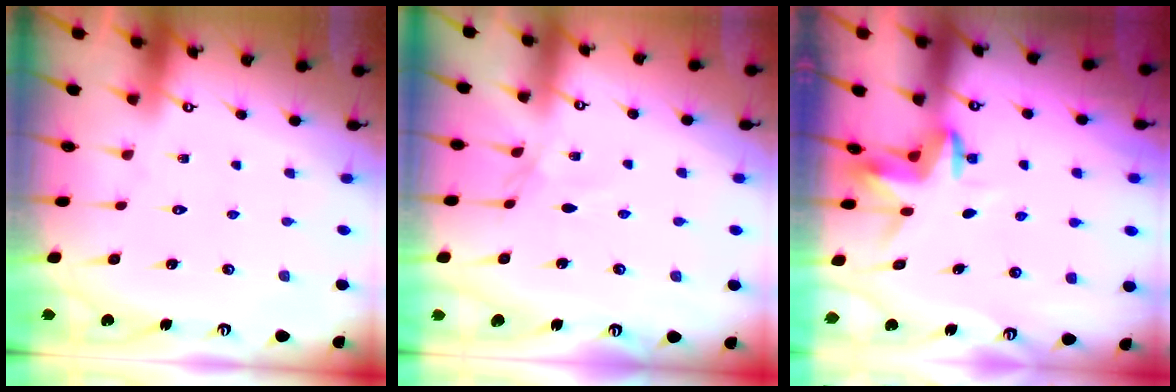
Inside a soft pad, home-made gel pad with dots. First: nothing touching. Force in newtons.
{"total": 1.7, "press": 1.7, "slide": 0.4}
{"total": 3.5, "press": 3.5, "slide": 0.2}